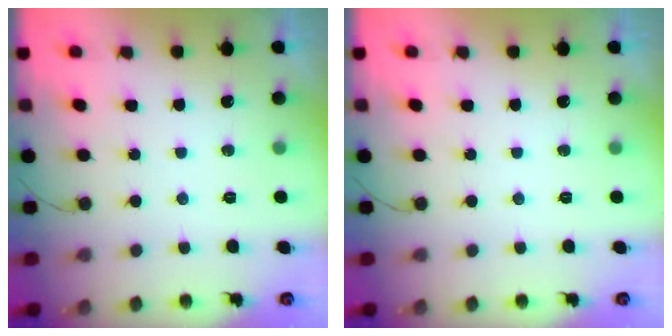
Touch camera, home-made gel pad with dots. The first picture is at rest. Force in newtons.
{"total": 0.0}